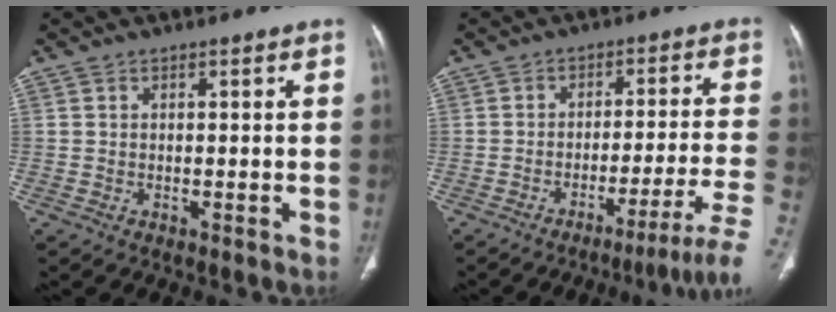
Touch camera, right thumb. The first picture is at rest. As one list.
[{"total": 11.9, "force": [-7.2, -0.9, 9.5], "torque": [-0.144, 0.041, -0.100]}]